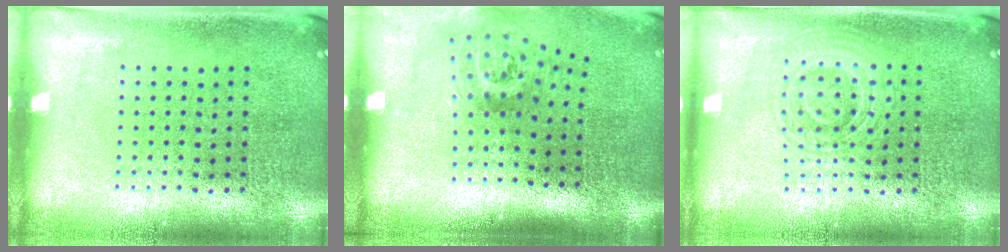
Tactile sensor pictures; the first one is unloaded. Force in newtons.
{"total": 1.8, "press": 1.2, "slide": 1.4}
{"total": 1.4, "press": 1.4, "slide": 0.3}